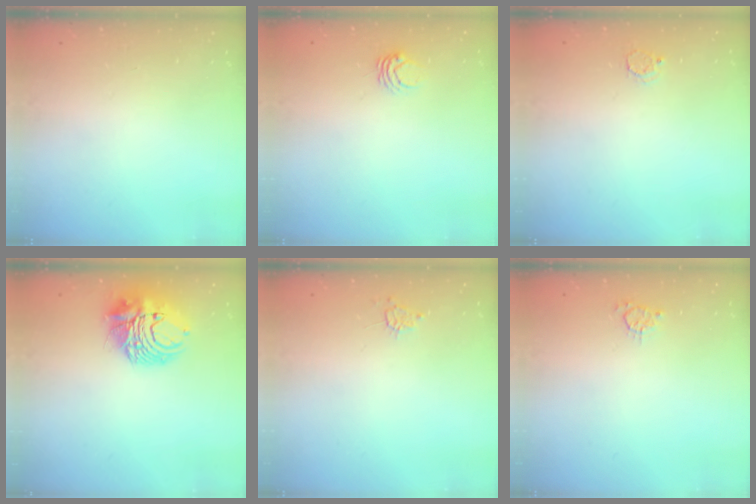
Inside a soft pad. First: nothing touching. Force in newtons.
{"total": 4.9, "press": 4.9, "slide": 0.4}
{"total": 2.4, "press": 2.4, "slide": 0.3}
{"total": 12.0, "press": 11.9, "slide": 1.7}
{"total": 3.6, "press": 3.6, "slide": 0.4}
{"total": 2.9, "press": 2.9, "slide": 0.5}